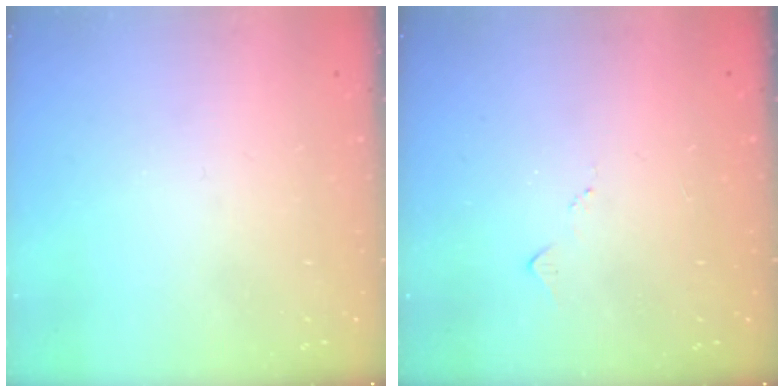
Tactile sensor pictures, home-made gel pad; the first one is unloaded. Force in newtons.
{"total": 4.8, "press": 4.8, "slide": 0.7}